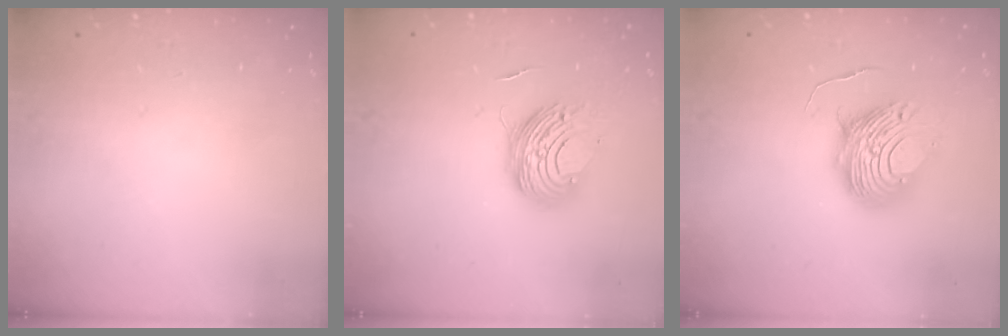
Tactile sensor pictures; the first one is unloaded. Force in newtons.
{"total": 11.4, "press": 11.3, "slide": 0.5}
{"total": 11.1, "press": 11.1, "slide": 0.7}